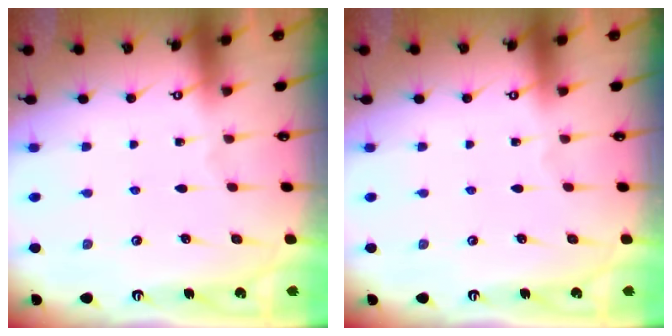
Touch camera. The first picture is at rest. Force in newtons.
{"total": 0.0}